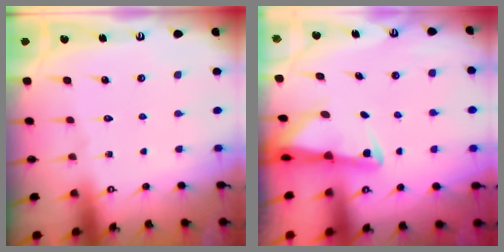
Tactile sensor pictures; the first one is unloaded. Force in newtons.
{"total": 2.5, "press": 2.4, "slide": 0.5}